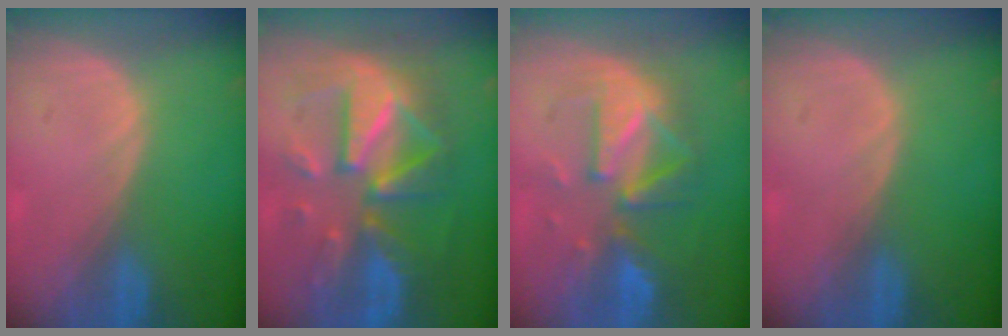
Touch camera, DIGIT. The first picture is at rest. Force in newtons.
{"total": 12.3, "press": 12.3, "slide": 1.2}
{"total": 9.1, "press": 8.8, "slide": 2.1}
{"total": 0.0}